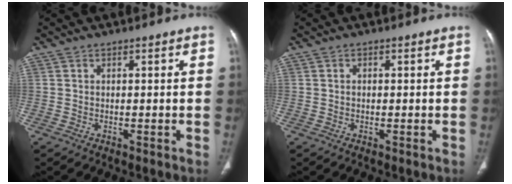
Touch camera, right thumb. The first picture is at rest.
{"total": 0.5, "force": [0.0, 0.4, 0.4], "torque": [-0.010, 0.003, 0.001]}